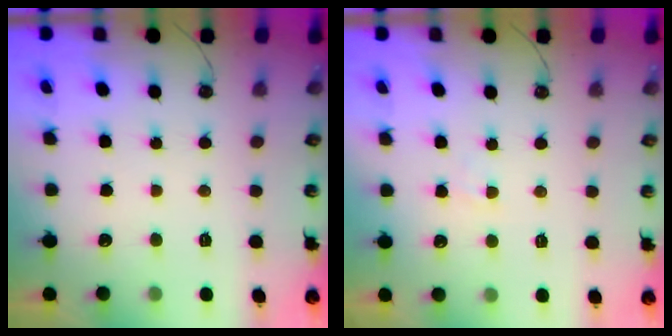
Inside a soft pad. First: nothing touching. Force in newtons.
{"total": 2.7, "press": 2.7, "slide": 0.4}